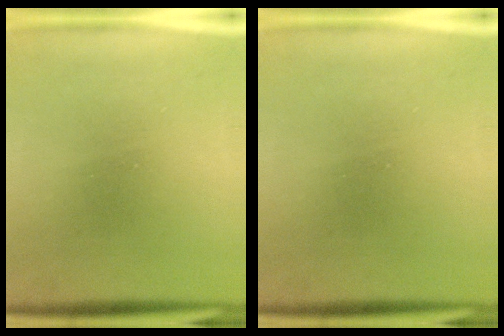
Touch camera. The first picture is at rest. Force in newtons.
{"total": 0.0}